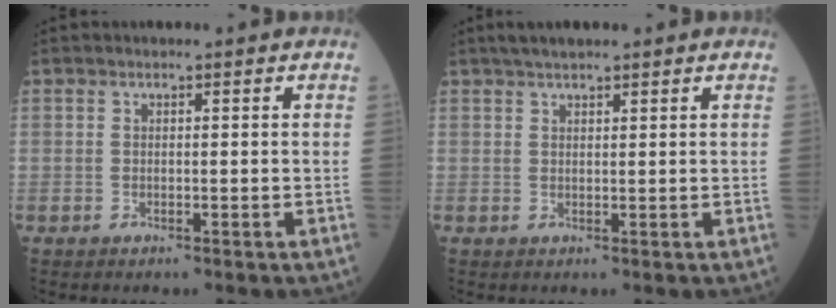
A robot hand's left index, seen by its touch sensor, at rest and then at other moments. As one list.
[{"total": 3.9, "force": [3.2, 0.9, 2.2], "torque": [-0.037, 0.024, 0.054]}]